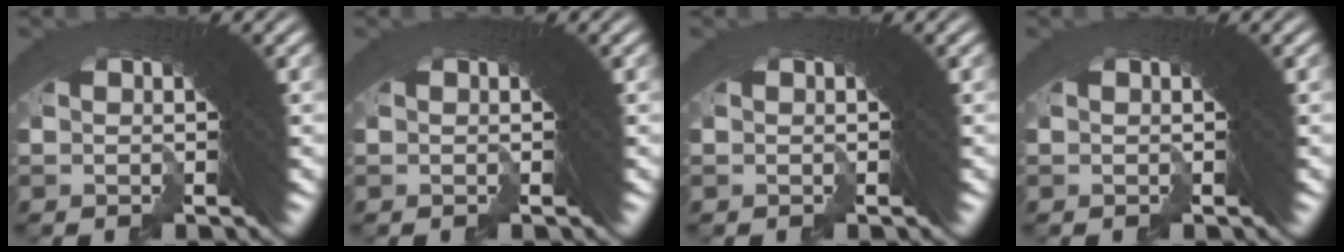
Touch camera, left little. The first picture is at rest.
{"total": 0.0}
{"total": 0.0}
{"total": 0.0}